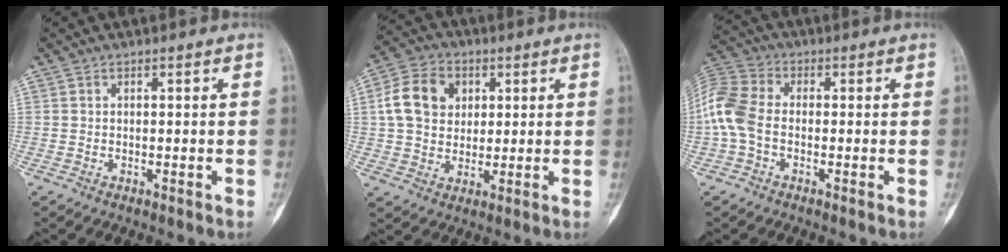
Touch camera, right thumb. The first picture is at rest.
{"total": 10.9, "force": [2.4, 8.6, 6.2], "torque": [-0.091, 0.004, 0.037]}
{"total": 9.0, "force": [-1.3, 5.9, 6.8], "torque": [-0.152, 0.021, -0.040]}